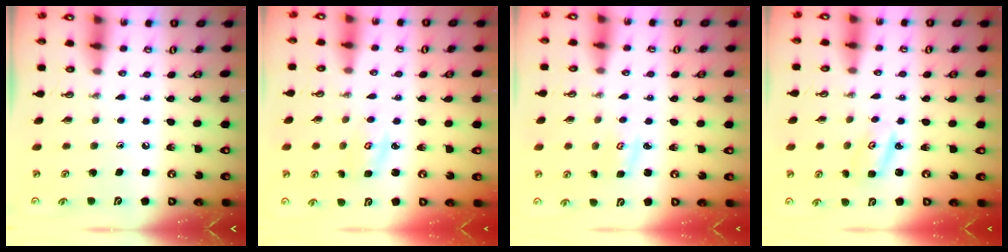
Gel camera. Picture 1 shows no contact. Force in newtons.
{"total": 3.1, "press": 3.1, "slide": 0.2}
{"total": 2.6, "press": 2.6, "slide": 0.2}
{"total": 2.6, "press": 2.6, "slide": 0.1}